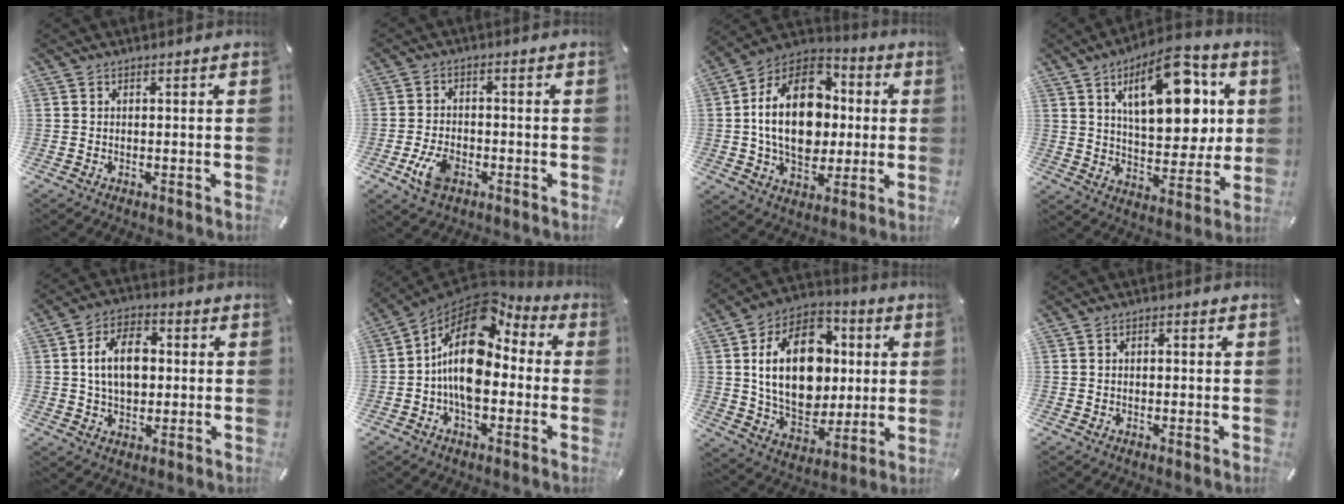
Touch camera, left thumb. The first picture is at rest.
{"total": 7.0, "force": [-2.9, 4.5, 4.5], "torque": [-0.102, 0.010, -0.055]}
{"total": 22.3, "force": [0.7, 16.1, 15.4], "torque": [-0.291, 0.012, 0.015]}
{"total": 19.9, "force": [8.3, 9.9, 15.1], "torque": [-0.213, -0.030, 0.134]}
{"total": 11.5, "force": [0.9, 8.1, 8.1], "torque": [-0.152, 0.008, 0.015]}
{"total": 16.2, "force": [1.0, 10.0, 12.6], "torque": [-0.235, -0.007, 0.015]}
{"total": 21.8, "force": [2.9, 15.8, 14.7], "torque": [-0.265, -0.002, 0.052]}
{"total": 1.5, "force": [-0.2, 1.1, 0.9], "torque": [-0.020, 0.006, -0.006]}